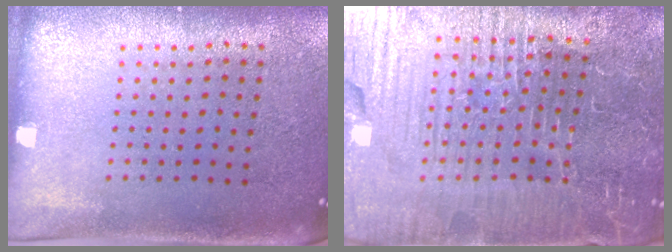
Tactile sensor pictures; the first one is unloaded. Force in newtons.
{"total": 5.9, "press": 5.6, "slide": 1.9}